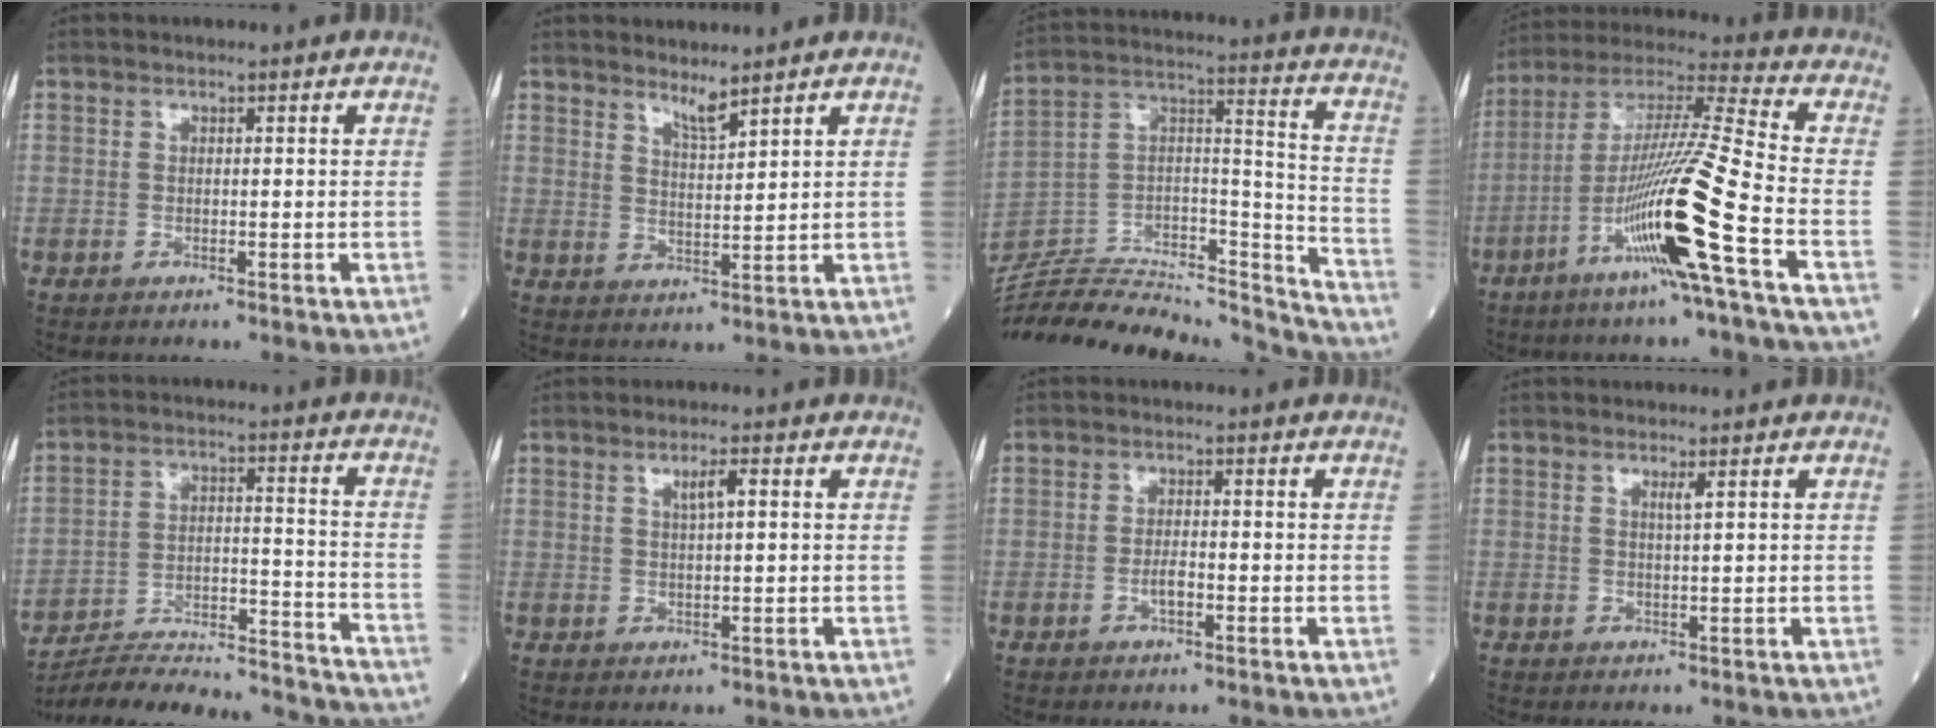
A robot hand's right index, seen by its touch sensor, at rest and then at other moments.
{"total": 2.8, "force": [2.6, -0.4, 1.1], "torque": [-0.023, -0.015, 0.051]}
{"total": 30.6, "force": [-28.8, 4.2, 9.3], "torque": [-0.146, 0.017, -0.442]}
{"total": 17.0, "force": [-6.7, -1.7, 15.5], "torque": [-0.296, -0.011, -0.129]}
{"total": 26.0, "force": [-24.7, 1.9, 8.0], "torque": [-0.103, -0.008, -0.351]}
{"total": 2.2, "force": [0.9, 0.1, 2.0], "torque": [-0.037, 0.000, 0.016]}
{"total": 1.2, "force": [-0.5, 0.3, 1.1], "torque": [-0.022, 0.001, -0.009]}
{"total": 1.2, "force": [0.6, -0.2, 0.9], "torque": [-0.021, -0.006, 0.012]}